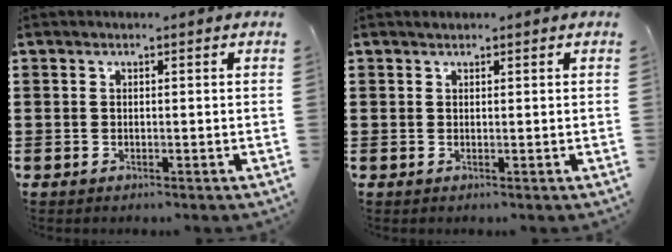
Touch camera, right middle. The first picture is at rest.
{"total": 0.0}